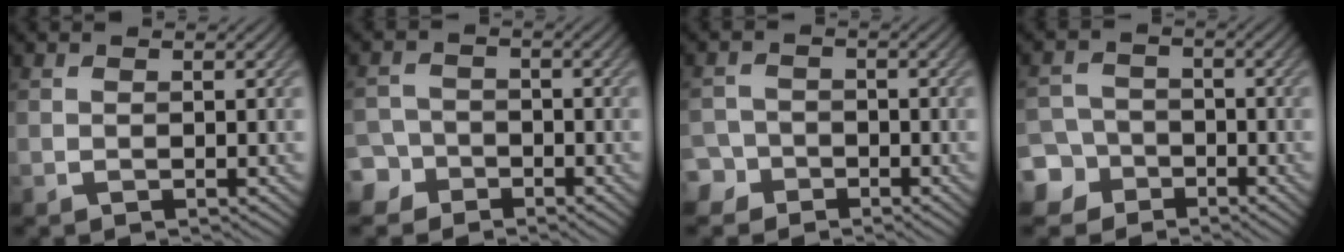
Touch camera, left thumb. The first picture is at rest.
{"total": 4.3, "force": [-2.8, 3.2, 0.6], "torque": [0.002, 0.000, -0.063]}
{"total": 3.4, "force": [-2.2, 2.6, 0.4], "torque": [0.004, 0.003, -0.048]}
{"total": 6.3, "force": [-3.8, 4.8, 1.2], "torque": [-0.023, -0.013, -0.089]}